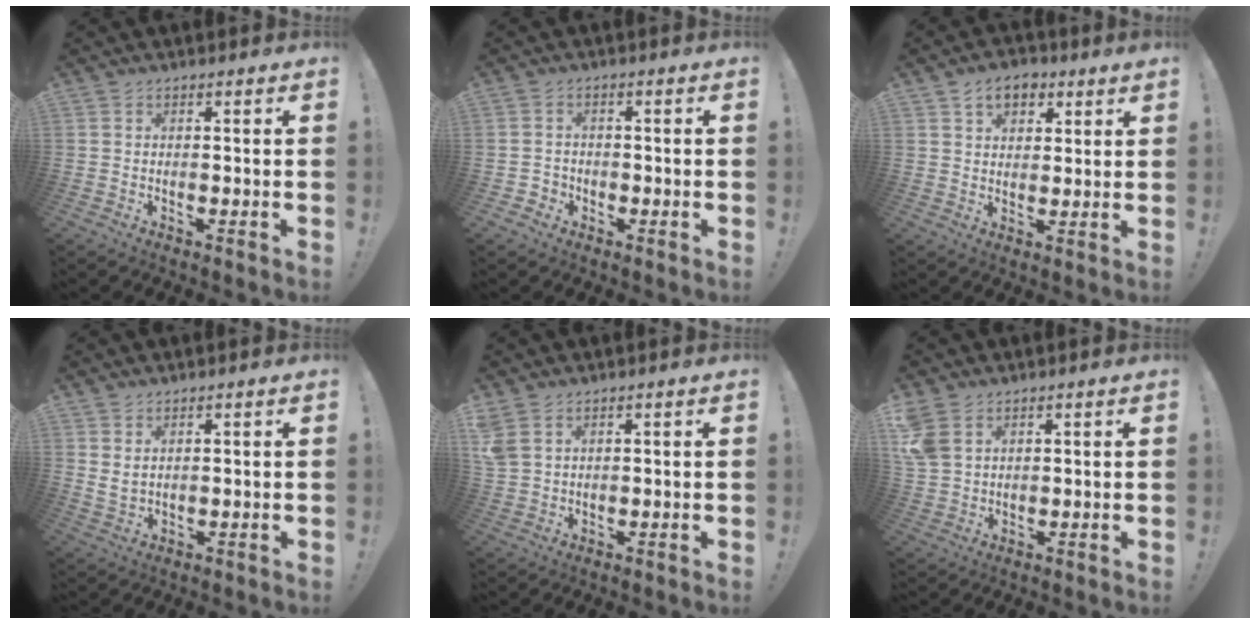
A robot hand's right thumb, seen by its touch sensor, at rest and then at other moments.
{"total": 2.6, "force": [-1.0, 2.3, 0.8], "torque": [-0.011, 0.004, -0.018]}
{"total": 7.1, "force": [3.9, 4.7, 3.6], "torque": [-0.049, -0.009, 0.070]}
{"total": 3.2, "force": [2.2, 1.4, 1.9], "torque": [-0.031, -0.010, 0.040]}
{"total": 5.2, "force": [3.0, 3.3, 2.7], "torque": [-0.060, -0.008, 0.062]}
{"total": 7.1, "force": [3.7, 4.8, 3.7], "torque": [-0.079, -0.011, 0.075]}